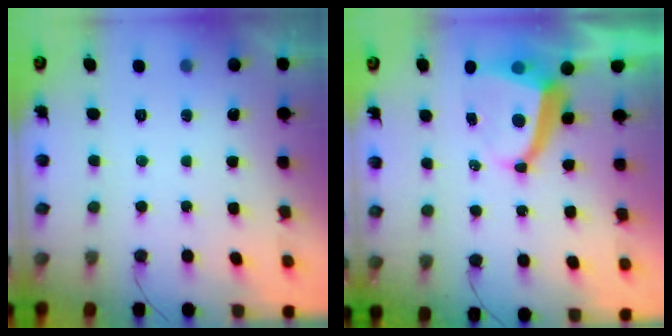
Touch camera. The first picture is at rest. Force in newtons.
{"total": 6.7, "press": 6.7, "slide": 0.9}